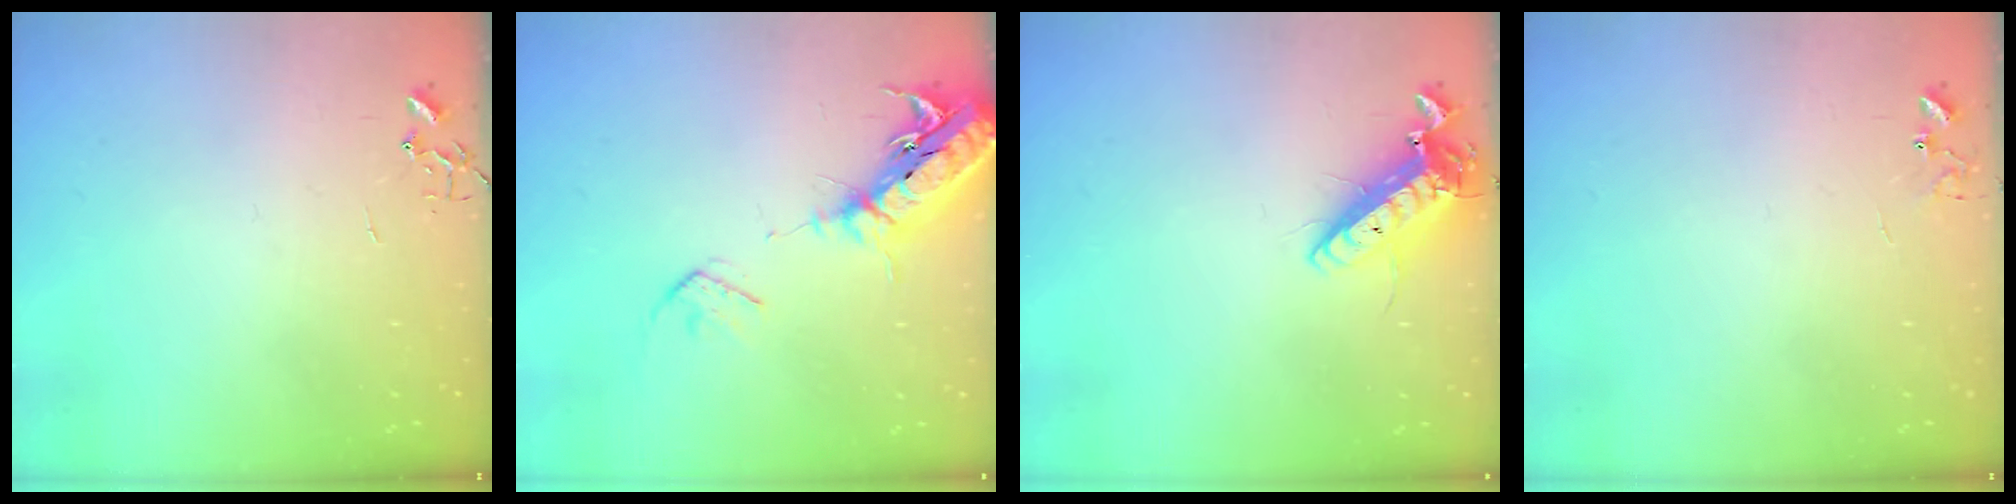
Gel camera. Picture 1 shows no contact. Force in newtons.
{"total": 18.4, "press": 17.9, "slide": 4.4}
{"total": 14.3, "press": 14.0, "slide": 2.8}
{"total": 5.9, "press": 5.9, "slide": 0.5}